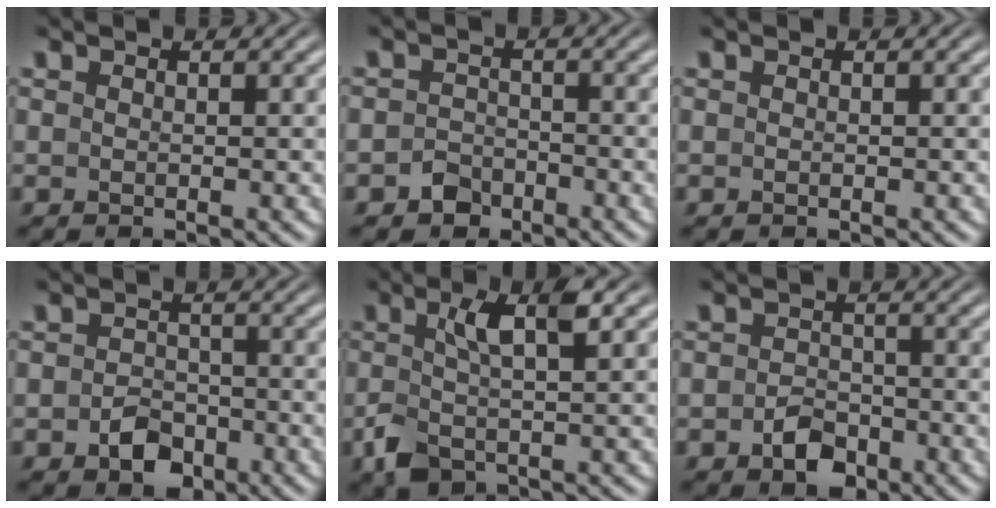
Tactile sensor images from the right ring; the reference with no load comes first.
{"total": 3.0, "force": [-2.4, 1.7, -0.1], "torque": [-0.001, -0.013, -0.038]}
{"total": 1.2, "force": [-0.4, -1.1, -0.3], "torque": [0.011, -0.012, 0.003]}
{"total": 3.1, "force": [-2.0, 2.1, 1.2], "torque": [-0.003, -0.009, -0.030]}
{"total": 3.8, "force": [-0.7, 1.3, 3.5], "torque": [-0.074, -0.005, -0.003]}
{"total": 2.9, "force": [-1.9, 1.8, 1.3], "torque": [-0.007, -0.007, -0.030]}